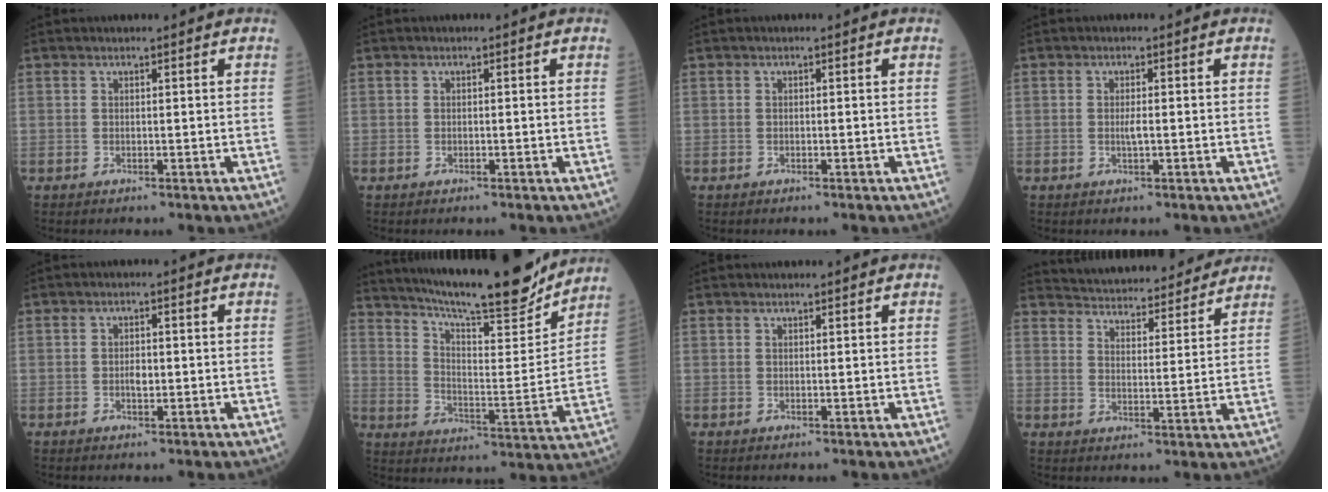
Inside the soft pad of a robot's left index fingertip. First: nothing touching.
{"total": 0.0}
{"total": 0.0}
{"total": 1.3, "force": [-0.4, 0.1, 1.3], "torque": [-0.025, -0.005, -0.008]}
{"total": 1.6, "force": [-0.5, 0.7, 1.3], "torque": [-0.023, -0.001, -0.010]}
{"total": 21.9, "force": [19.4, 2.2, 9.9], "torque": [-0.169, -0.025, 0.281]}
{"total": 1.2, "force": [1.2, 0.1, 0.2], "torque": [-0.004, 0.006, 0.016]}
{"total": 18.5, "force": [17.6, 3.1, 4.7], "torque": [-0.066, 0.003, 0.235]}